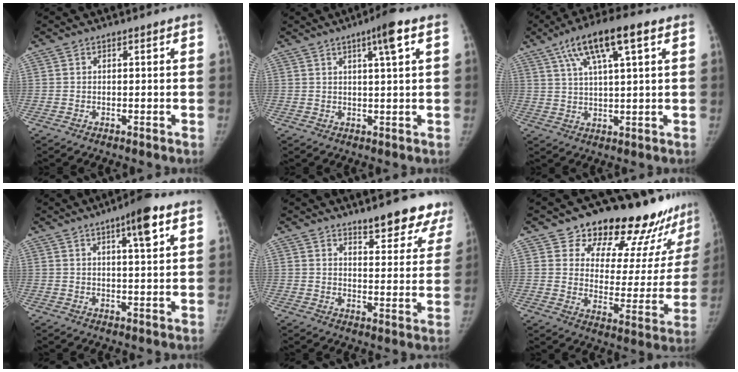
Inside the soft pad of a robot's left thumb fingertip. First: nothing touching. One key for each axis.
{"total": 5.5, "fx": 2.5, "fy": 0.2, "fz": 4.9, "tx": -0.077, "ty": -0.003, "tz": 0.038}
{"total": 12.6, "fx": 5.9, "fy": 3.0, "fz": 10.6, "tx": -0.188, "ty": 0.006, "tz": 0.100}
{"total": 7.2, "fx": 3.6, "fy": 1.4, "fz": 6.1, "tx": -0.084, "ty": -0.010, "tz": 0.051}
{"total": 11.9, "fx": 9.6, "fy": 3.8, "fz": 6.0, "tx": -0.025, "ty": -0.059, "tz": 0.114}
{"total": 22.7, "fx": 18.8, "fy": 9.3, "fz": 8.7, "tx": -0.063, "ty": -0.124, "tz": 0.241}